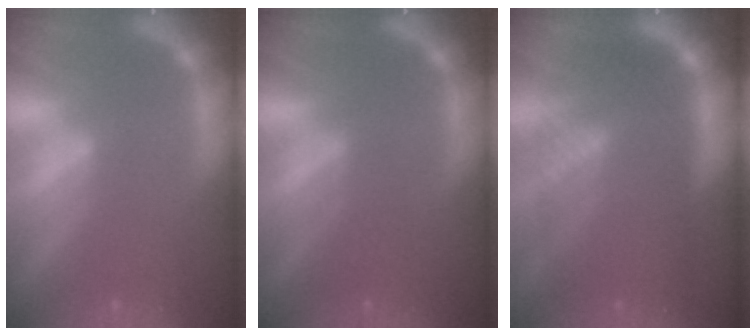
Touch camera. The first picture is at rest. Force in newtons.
{"total": 2.5}
{"total": 10.0}